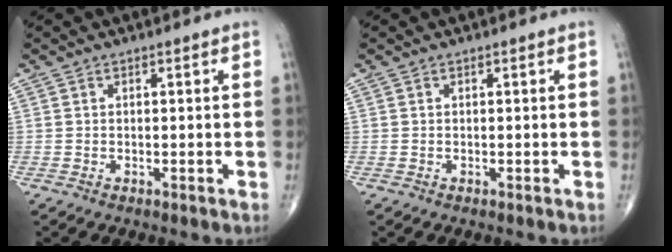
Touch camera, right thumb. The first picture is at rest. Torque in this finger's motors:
{"motor_torque": [0.00, 0.00, 0.00, 0.00, 0.00]}